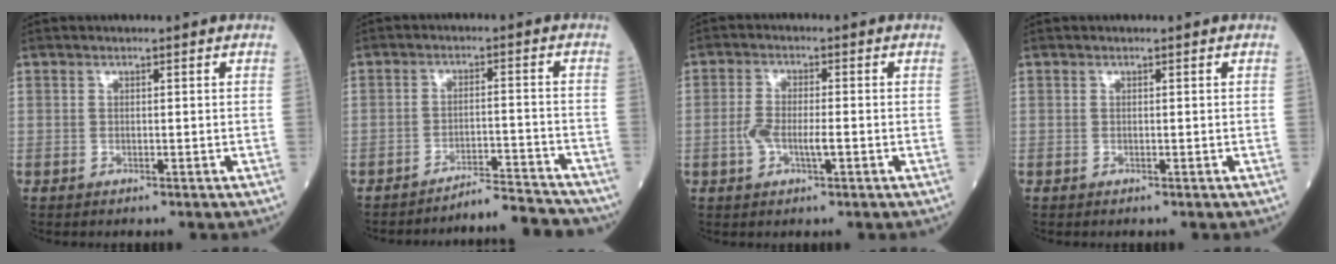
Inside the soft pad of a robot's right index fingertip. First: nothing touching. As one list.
[{"total": 7.7, "force": [-7.7, -0.2, 0.1], "torque": [0.010, 0.017, -0.115]}, {"total": 4.6, "force": [-1.1, 1.5, 4.2], "torque": [-0.088, 0.009, -0.019]}, {"total": 0.0}]